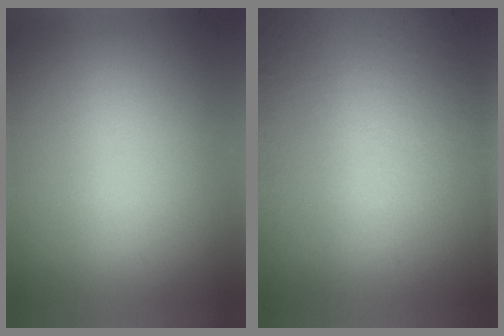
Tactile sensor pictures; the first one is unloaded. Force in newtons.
{"total": 9.2}